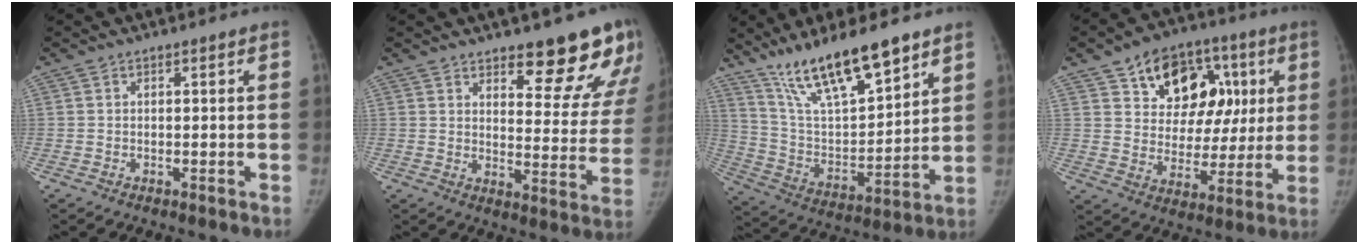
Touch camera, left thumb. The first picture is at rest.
{"total": 15.2, "force": [11.2, 5.2, 8.8], "torque": [-0.051, -0.084, 0.141]}
{"total": 18.6, "force": [13.5, 4.8, 11.9], "torque": [-0.183, -0.063, 0.255]}
{"total": 19.2, "force": [7.5, 13.4, 11.6], "torque": [-0.113, 0.002, 0.117]}